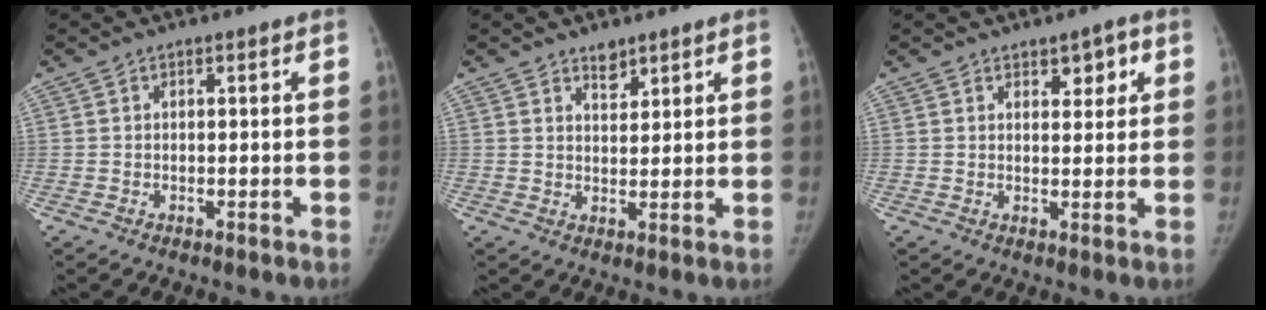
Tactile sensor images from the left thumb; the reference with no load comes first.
{"total": 3.0, "force": [2.3, 1.6, 1.2], "torque": [-0.004, -0.018, 0.040]}
{"total": 4.2, "force": [2.1, 2.3, 2.8], "torque": [-0.013, -0.009, 0.028]}